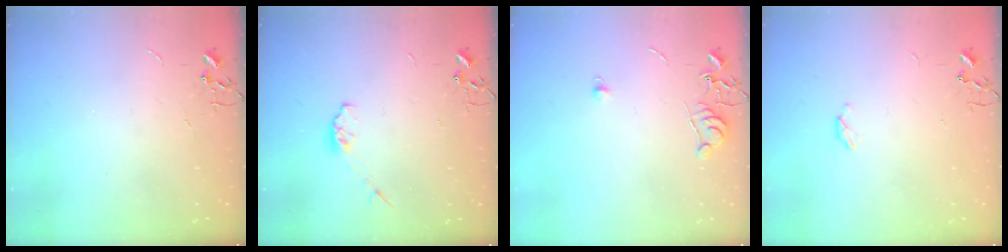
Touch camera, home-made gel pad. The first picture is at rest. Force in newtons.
{"total": 4.3, "press": 4.1, "slide": 1.1}
{"total": 6.5, "press": 6.4, "slide": 0.6}
{"total": 2.9, "press": 2.9, "slide": 0.5}